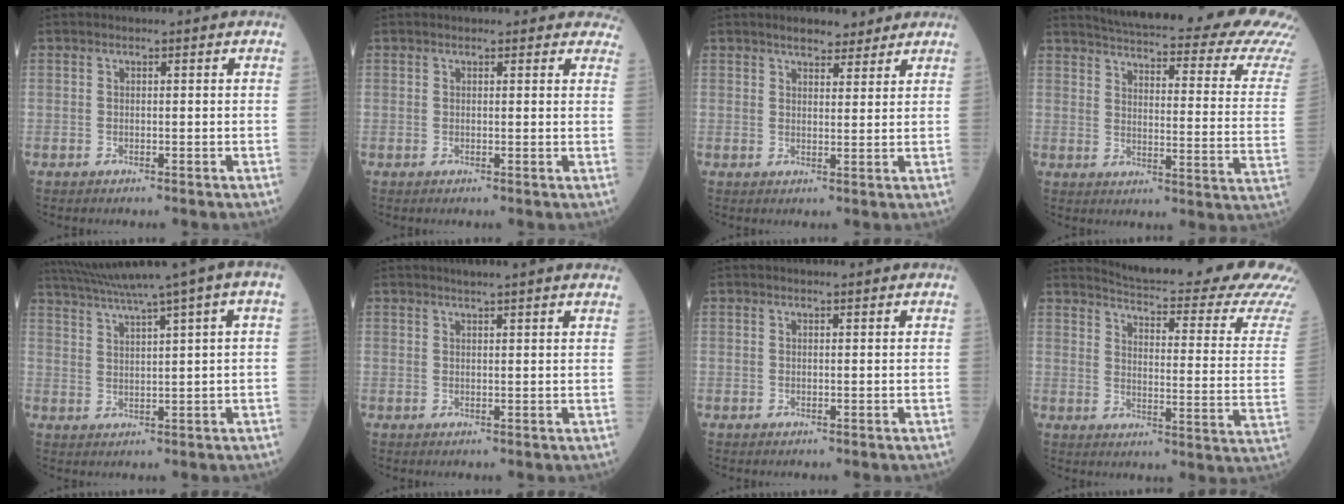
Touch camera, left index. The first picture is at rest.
{"total": 7.1, "force": [6.5, 2.8, 0.6], "torque": [0.033, -0.001, 0.039]}
{"total": 4.5, "force": [3.8, 1.8, 1.6], "torque": [-0.020, 0.013, 0.058]}
{"total": 26.9, "force": [24.5, 2.2, 10.9], "torque": [-0.144, -0.091, 0.273]}
{"total": 10.7, "force": [7.7, -1.7, 7.2], "torque": [-0.123, 0.027, 0.119]}
{"total": 7.3, "force": [6.4, 0.0, 3.4], "torque": [-0.046, 0.020, 0.072]}
{"total": 1.3, "force": [1.3, 0.4, 0.1], "torque": [-0.006, 0.011, 0.016]}
{"total": 25.6, "force": [24.3, 0.7, 8.0], "torque": [-0.113, -0.126, 0.277]}